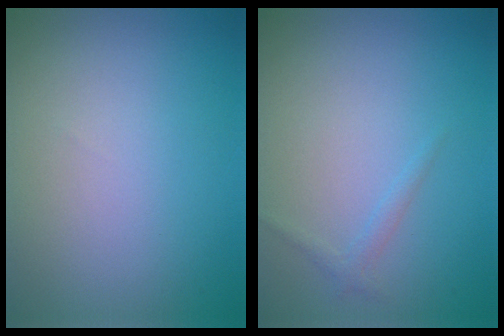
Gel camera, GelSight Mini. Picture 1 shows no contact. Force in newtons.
{"total": 0.9, "press": 0.9, "slide": 0.1}